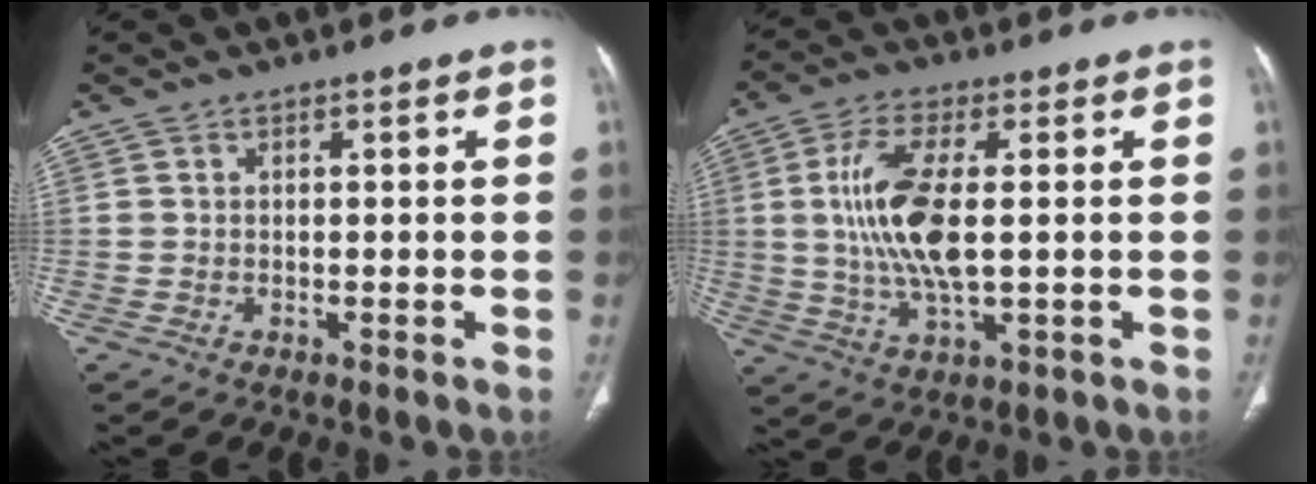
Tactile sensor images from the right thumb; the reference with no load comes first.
{"total": 12.5, "force": [1.2, 4.6, 11.6], "torque": [-0.251, -0.005, 0.025]}